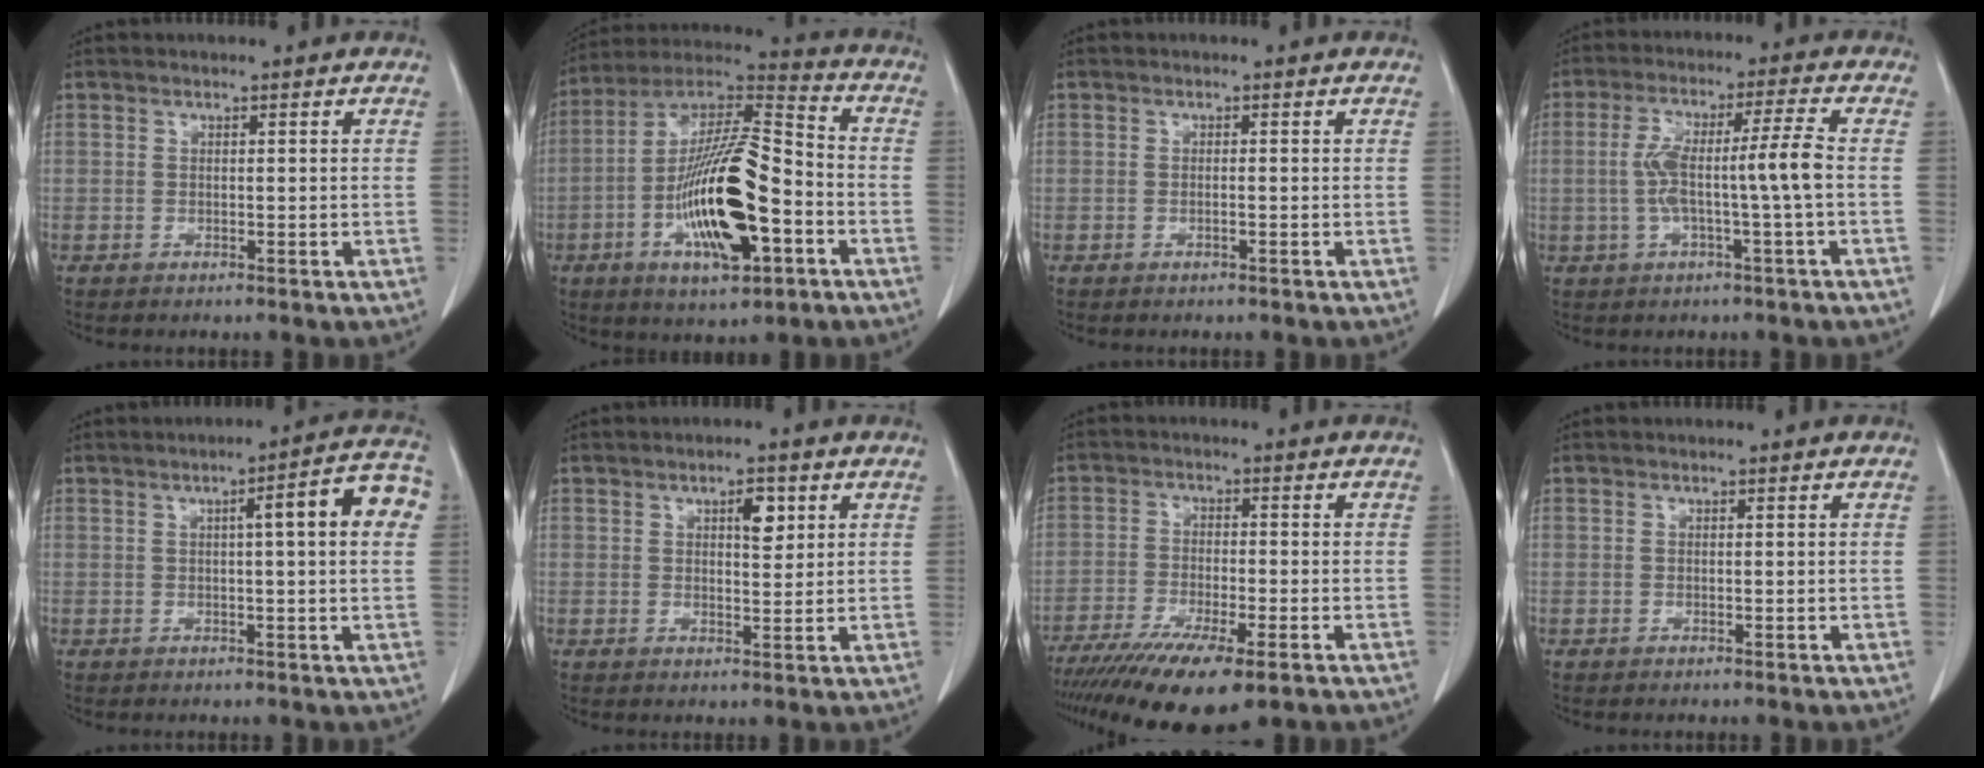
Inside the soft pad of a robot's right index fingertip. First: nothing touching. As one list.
[{"total": 19.6, "force": [-5.6, 4.8, 18.2], "torque": [-0.349, -0.001, -0.093]}, {"total": 0.6, "force": [-0.2, 0.0, 0.5], "torque": [-0.010, 0.001, -0.002]}, {"total": 8.6, "force": [-0.9, -0.4, 8.5], "torque": [-0.166, 0.020, -0.015]}, {"total": 8.8, "force": [1.9, 0.6, 8.6], "torque": [-0.109, 0.022, 0.014]}, {"total": 3.5, "force": [1.5, 1.3, 2.9], "torque": [-0.045, -0.001, 0.024]}, {"total": 12.5, "force": [-8.5, 2.3, 8.9], "torque": [-0.156, -0.031, -0.139]}, {"total": 0.0}]